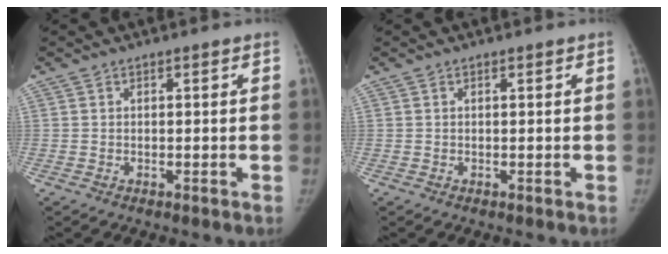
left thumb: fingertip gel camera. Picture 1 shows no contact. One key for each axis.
{"total": 0.0}